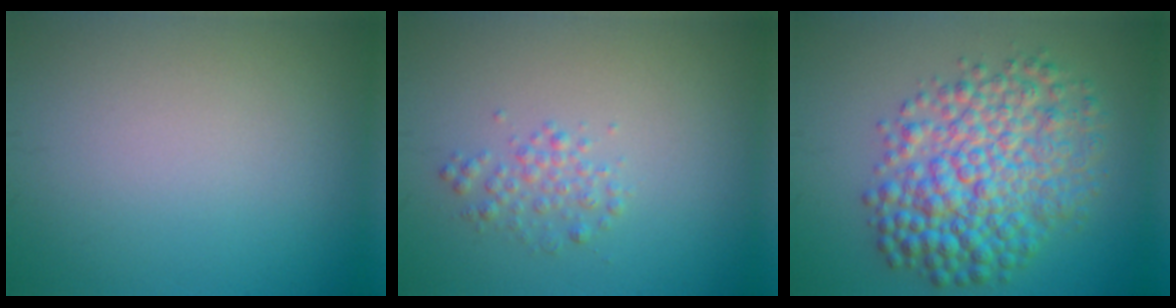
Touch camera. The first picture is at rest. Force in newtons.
{"total": 1.7, "press": 1.7, "slide": 0.0}
{"total": 8.4, "press": 8.4, "slide": 0.1}